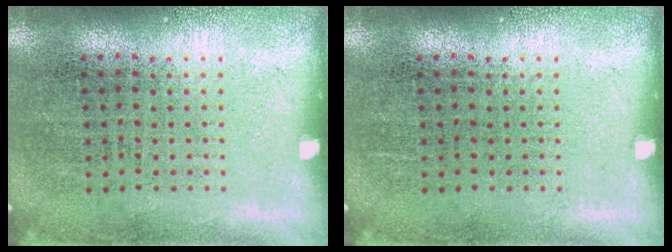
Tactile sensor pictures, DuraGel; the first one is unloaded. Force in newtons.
{"total": 0.0}